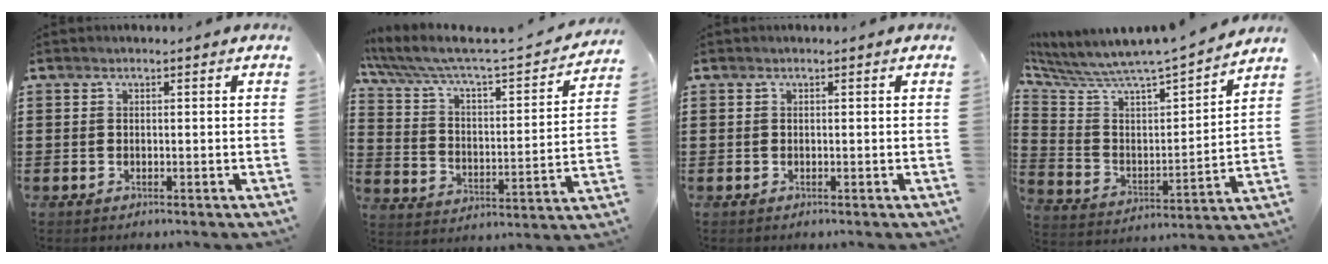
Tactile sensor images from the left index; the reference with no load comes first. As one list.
[{"total": 5.2, "force": [4.5, 1.0, 2.4], "torque": [-0.071, -0.042, 0.068]}, {"total": 0.0}, {"total": 5.9, "force": [5.8, -0.1, 1.4], "torque": [-0.061, -0.069, 0.088]}]